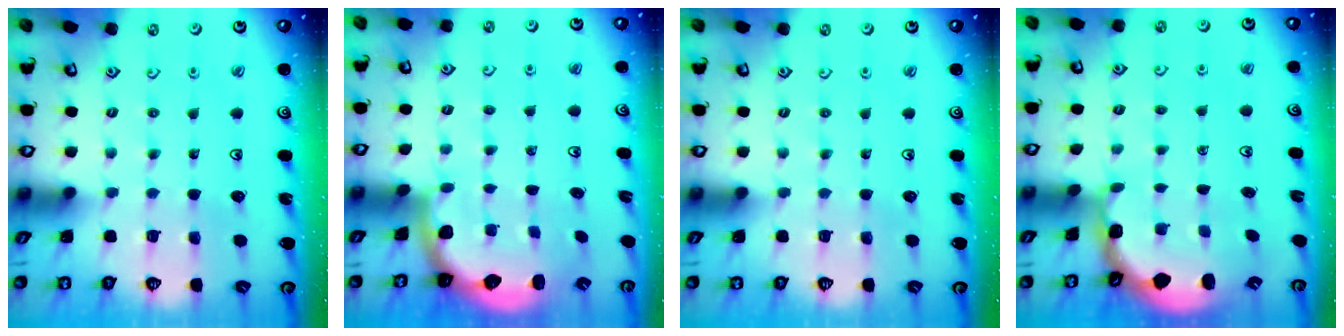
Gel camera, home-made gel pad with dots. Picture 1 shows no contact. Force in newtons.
{"total": 2.1, "press": 1.9, "slide": 0.8}
{"total": 0.0}
{"total": 2.2, "press": 1.9, "slide": 1.1}